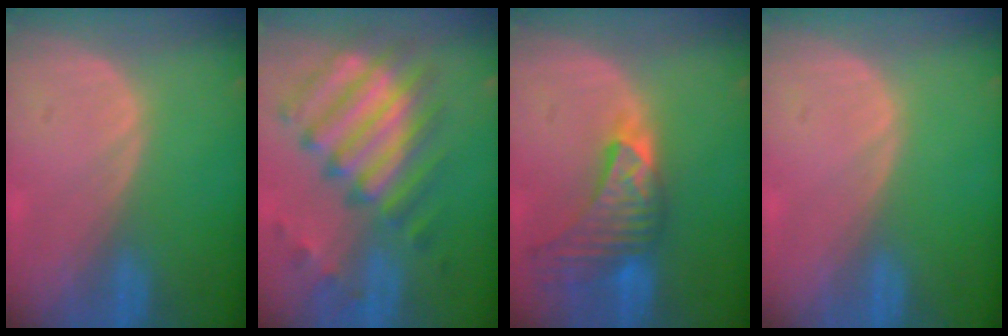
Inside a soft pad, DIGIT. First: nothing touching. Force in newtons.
{"total": 11.6, "press": 10.6, "slide": 4.9}
{"total": 9.1, "press": 8.2, "slide": 3.8}
{"total": 0.0}